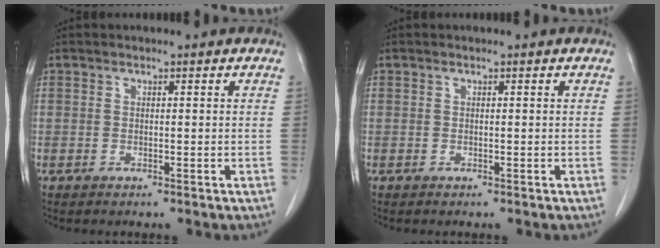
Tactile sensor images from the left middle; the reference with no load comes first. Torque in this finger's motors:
{"motor_torque": [0.05, -0.13, -0.03, 0.01]}